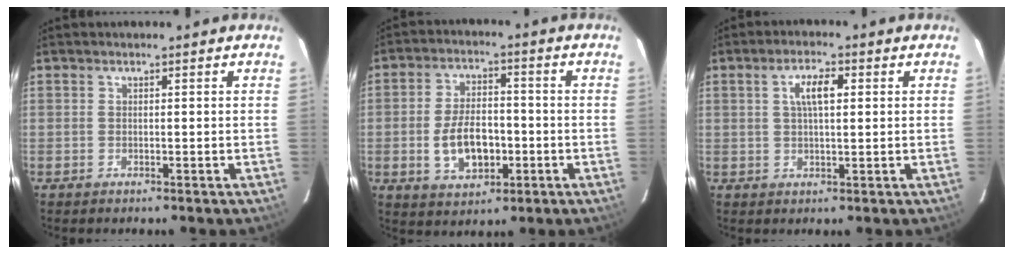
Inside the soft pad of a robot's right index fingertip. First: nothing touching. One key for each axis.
{"total": 10.0, "fx": -2.4, "fy": 5.8, "fz": 7.8, "tx": -0.157, "ty": 0.006, "tz": -0.030}
{"total": 4.8, "fx": 1.3, "fy": 1.7, "fz": 4.3, "tx": -0.079, "ty": 0.011, "tz": 0.025}